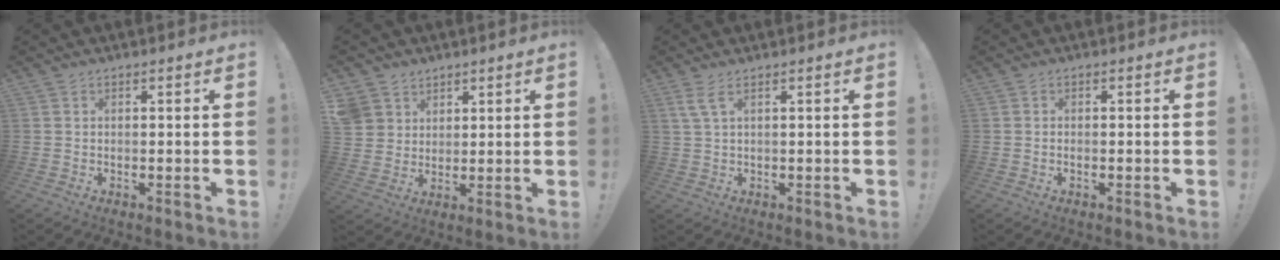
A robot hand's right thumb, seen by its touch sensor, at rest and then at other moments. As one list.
[{"total": 6.7, "force": [3.8, 5.4, 0.8], "torque": [-0.017, -0.026, 0.077]}, {"total": 3.4, "force": [1.7, 0.7, 2.9], "torque": [-0.050, -0.005, 0.031]}, {"total": 0.5, "force": [-0.4, 0.1, 0.3], "torque": [-0.005, -0.001, -0.007]}]